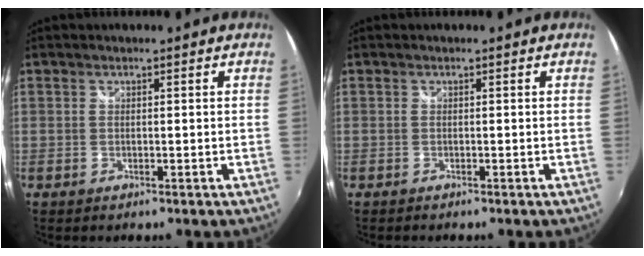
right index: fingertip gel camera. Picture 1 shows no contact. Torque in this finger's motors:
{"motor_torque": [0.04, -0.03, 0.03, 0.01]}